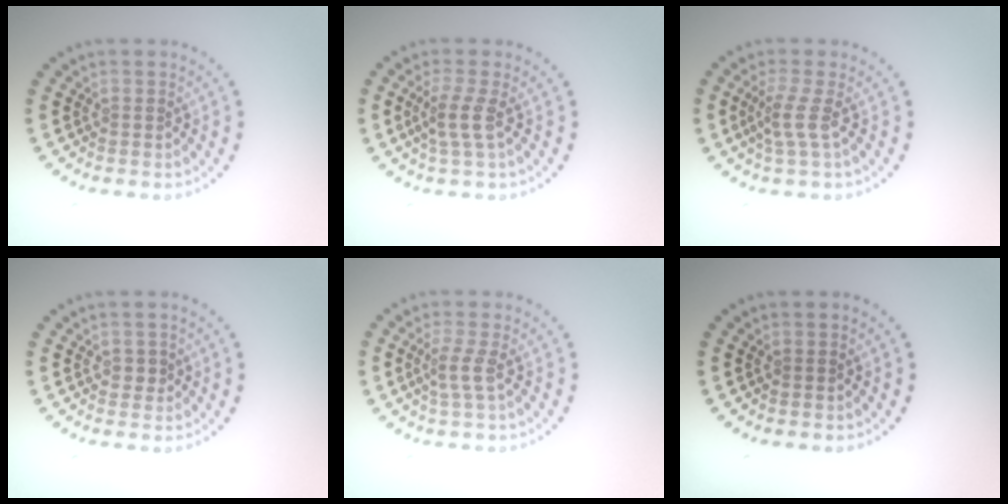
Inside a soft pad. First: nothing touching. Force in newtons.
{"total": 2.2, "press": 1.7, "slide": 1.4}
{"total": 2.0, "press": 1.3, "slide": 1.5}
{"total": 0.8, "press": 0.8, "slide": 0.3}
{"total": 1.7, "press": 1.1, "slide": 1.3}
{"total": 0.0}